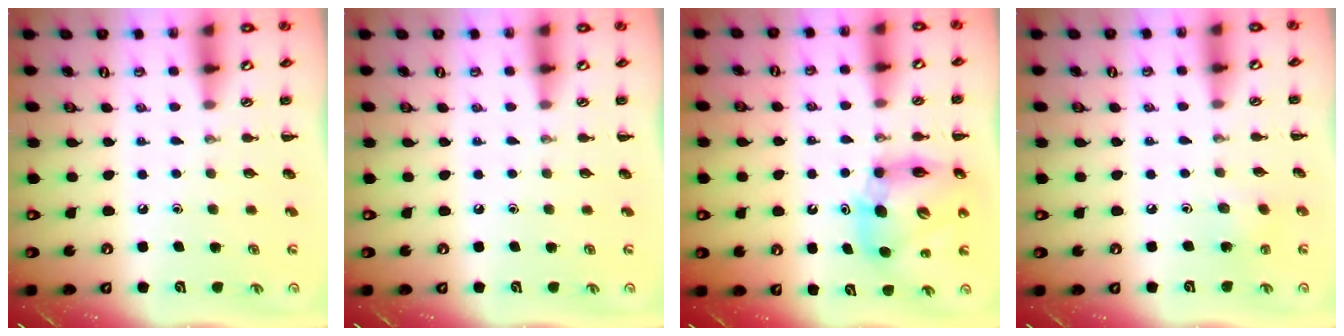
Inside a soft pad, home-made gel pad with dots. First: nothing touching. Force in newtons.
{"total": 0.0}
{"total": 11.2, "press": 10.7, "slide": 3.4}
{"total": 2.2, "press": 2.1, "slide": 0.7}